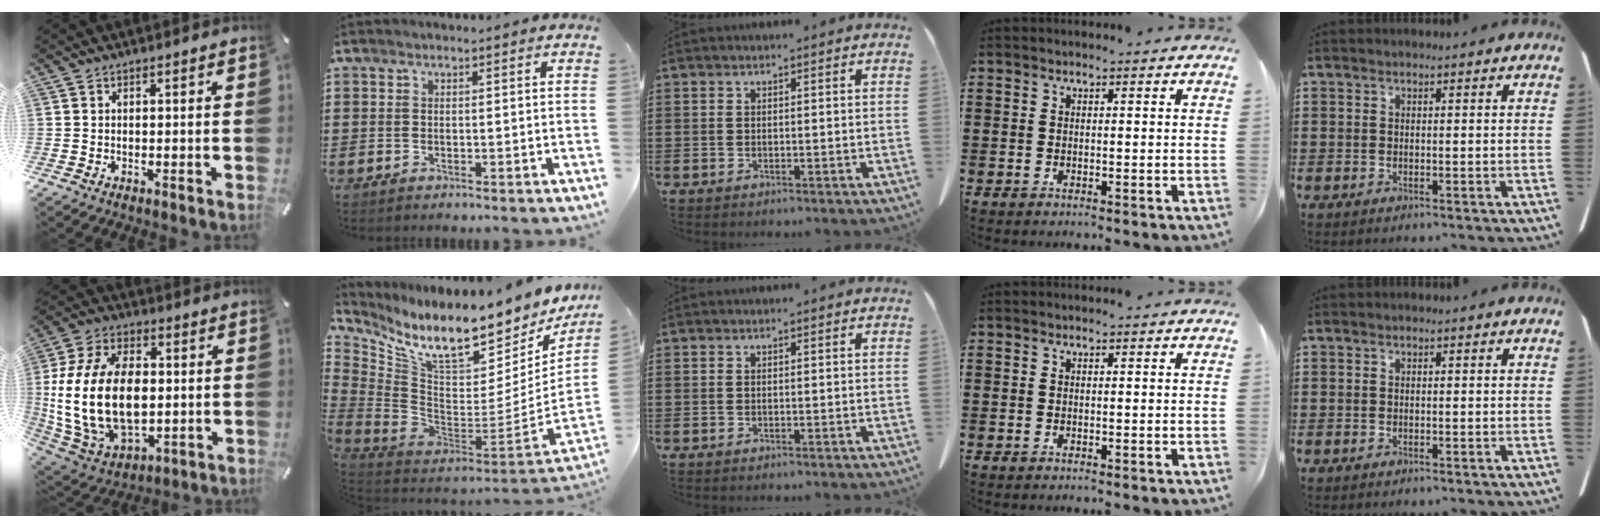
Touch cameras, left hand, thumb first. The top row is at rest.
{"thumb": {"total": 22.1, "force": [0.3, 14.9, 16.3], "torque": [-0.358, -0.001, 0.010]}, "index": {"total": 11.9, "force": [9.2, 2.6, 7.1], "torque": [-0.161, -0.084, 0.158]}}